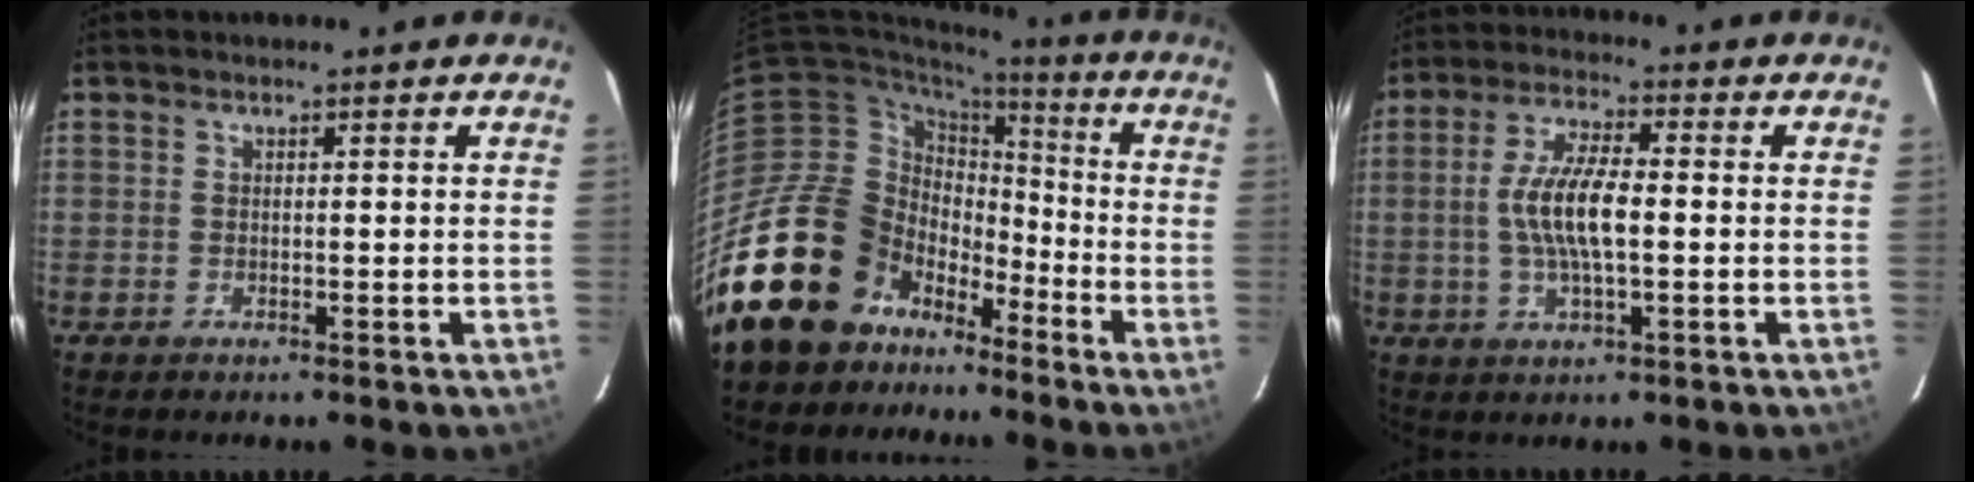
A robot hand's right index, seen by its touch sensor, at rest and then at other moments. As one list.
[{"total": 22.8, "force": [-14.1, 15.7, 8.7], "torque": [-0.199, 0.033, -0.227]}, {"total": 8.9, "force": [-0.6, 2.5, 8.5], "torque": [-0.168, 0.003, -0.012]}]